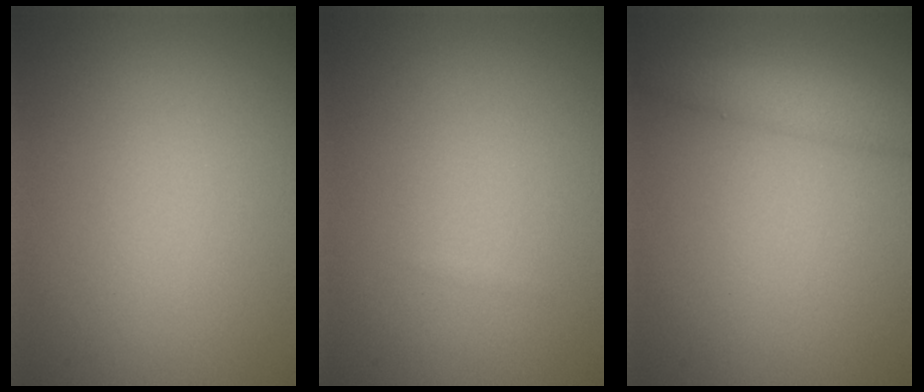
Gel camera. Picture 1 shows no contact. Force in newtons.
{"total": 0.0}
{"total": 2.9, "press": 2.9, "slide": 0.1}